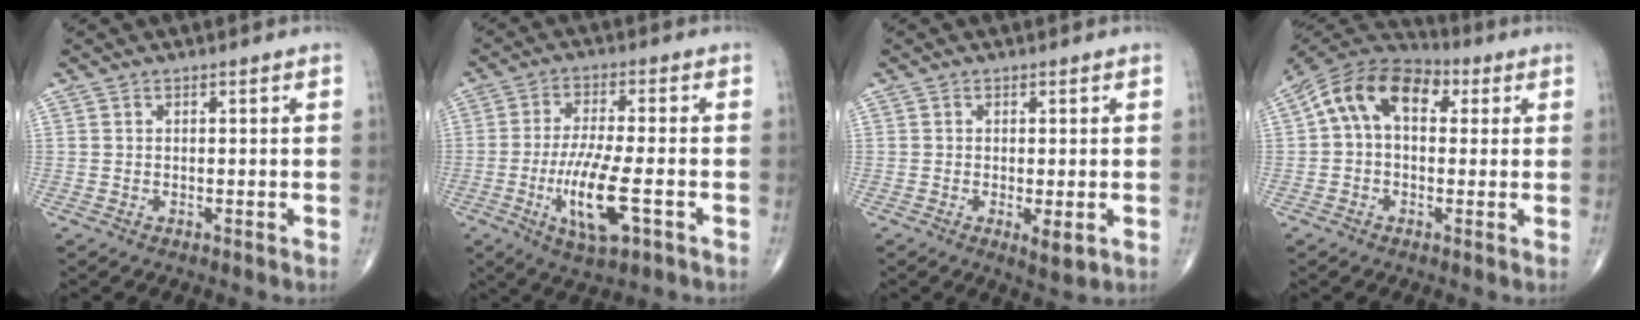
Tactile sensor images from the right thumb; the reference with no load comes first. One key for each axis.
{"total": 11.3, "fx": -3.5, "fy": 3.0, "fz": 10.3, "tx": -0.202, "ty": 0.001, "tz": -0.058}
{"total": 3.3, "fx": -0.9, "fy": 1.0, "fz": 3.0, "tx": -0.052, "ty": -0.011, "tz": -0.013}
{"total": 13.2, "fx": 3.0, "fy": 8.4, "fz": 9.7, "tx": -0.150, "ty": 0.038, "tz": 0.038}